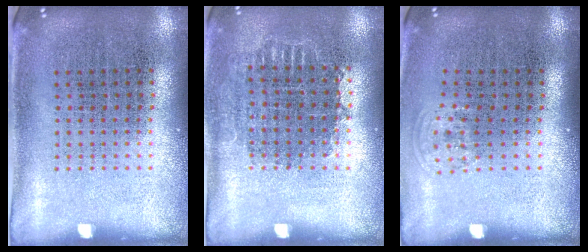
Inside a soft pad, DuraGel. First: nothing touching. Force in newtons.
{"total": 0.8, "press": 0.7, "slide": 0.3}
{"total": 0.8, "press": 0.6, "slide": 0.5}